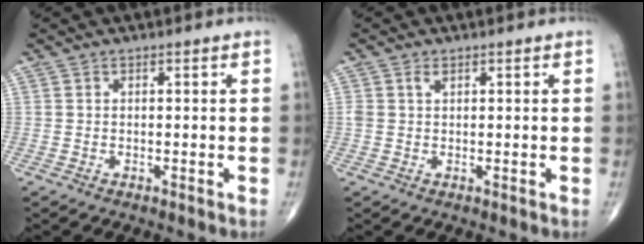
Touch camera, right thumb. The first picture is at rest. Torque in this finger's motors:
{"motor_torque": [0.00, -0.03, 0.24, 0.16, 0.00]}